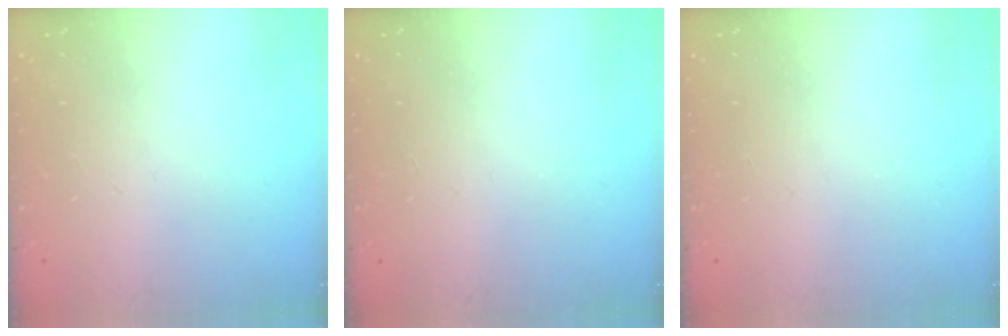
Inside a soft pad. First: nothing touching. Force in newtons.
{"total": 0.0}
{"total": 0.0}